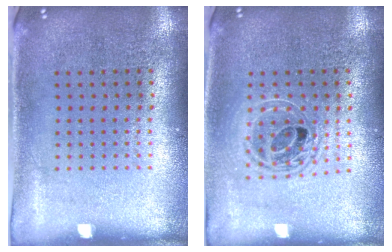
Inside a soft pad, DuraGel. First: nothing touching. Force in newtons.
{"total": 1.7, "press": 1.4, "slide": 1.0}